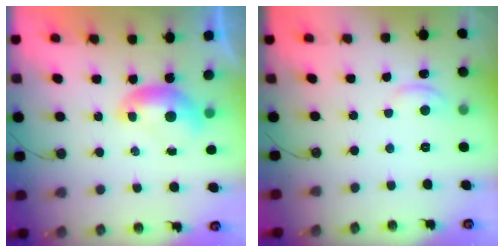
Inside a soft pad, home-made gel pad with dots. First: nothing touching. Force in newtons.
{"total": 1.9, "press": 1.9, "slide": 0.1}